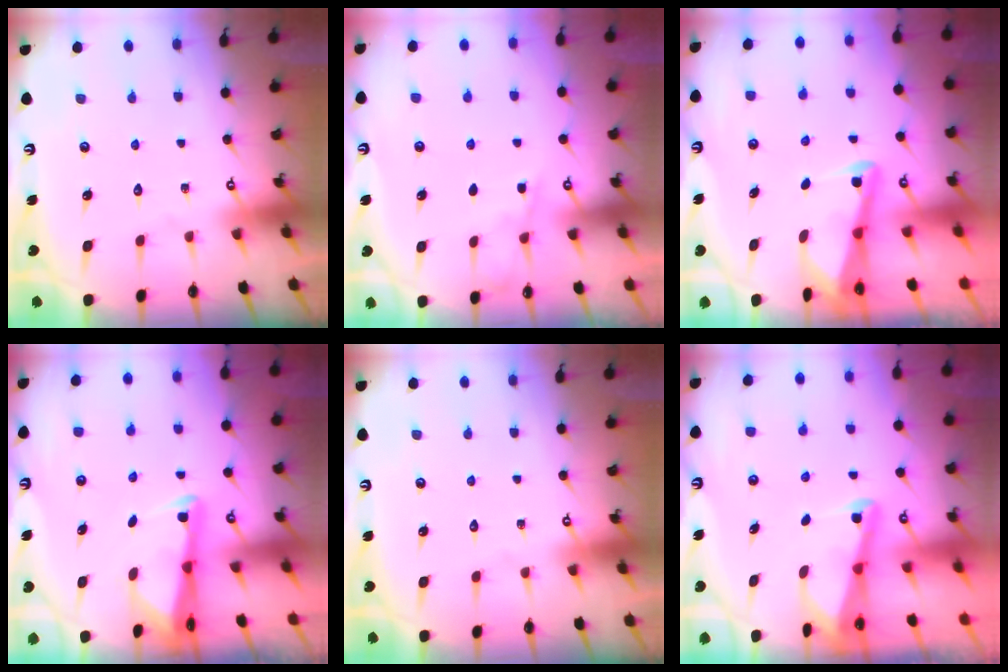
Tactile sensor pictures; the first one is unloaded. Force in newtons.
{"total": 3.7, "press": 3.7, "slide": 0.4}
{"total": 2.8, "press": 2.8, "slide": 0.4}
{"total": 2.6, "press": 2.6, "slide": 0.5}
{"total": 0.0}
{"total": 2.2, "press": 2.2, "slide": 0.3}